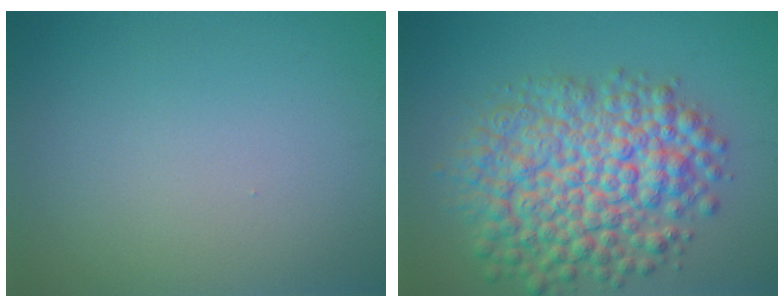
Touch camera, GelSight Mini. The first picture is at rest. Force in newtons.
{"total": 9.6, "press": 9.6, "slide": 0.3}